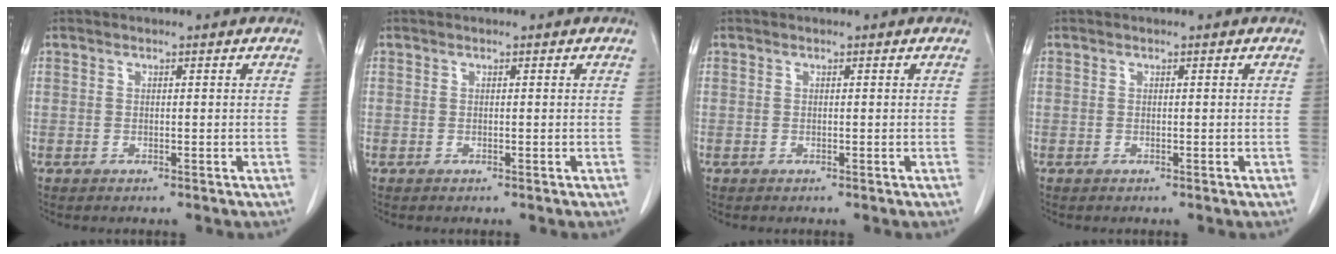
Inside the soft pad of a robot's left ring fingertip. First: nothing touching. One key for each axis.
{"total": 0.0}
{"total": 0.0}
{"total": 0.0}